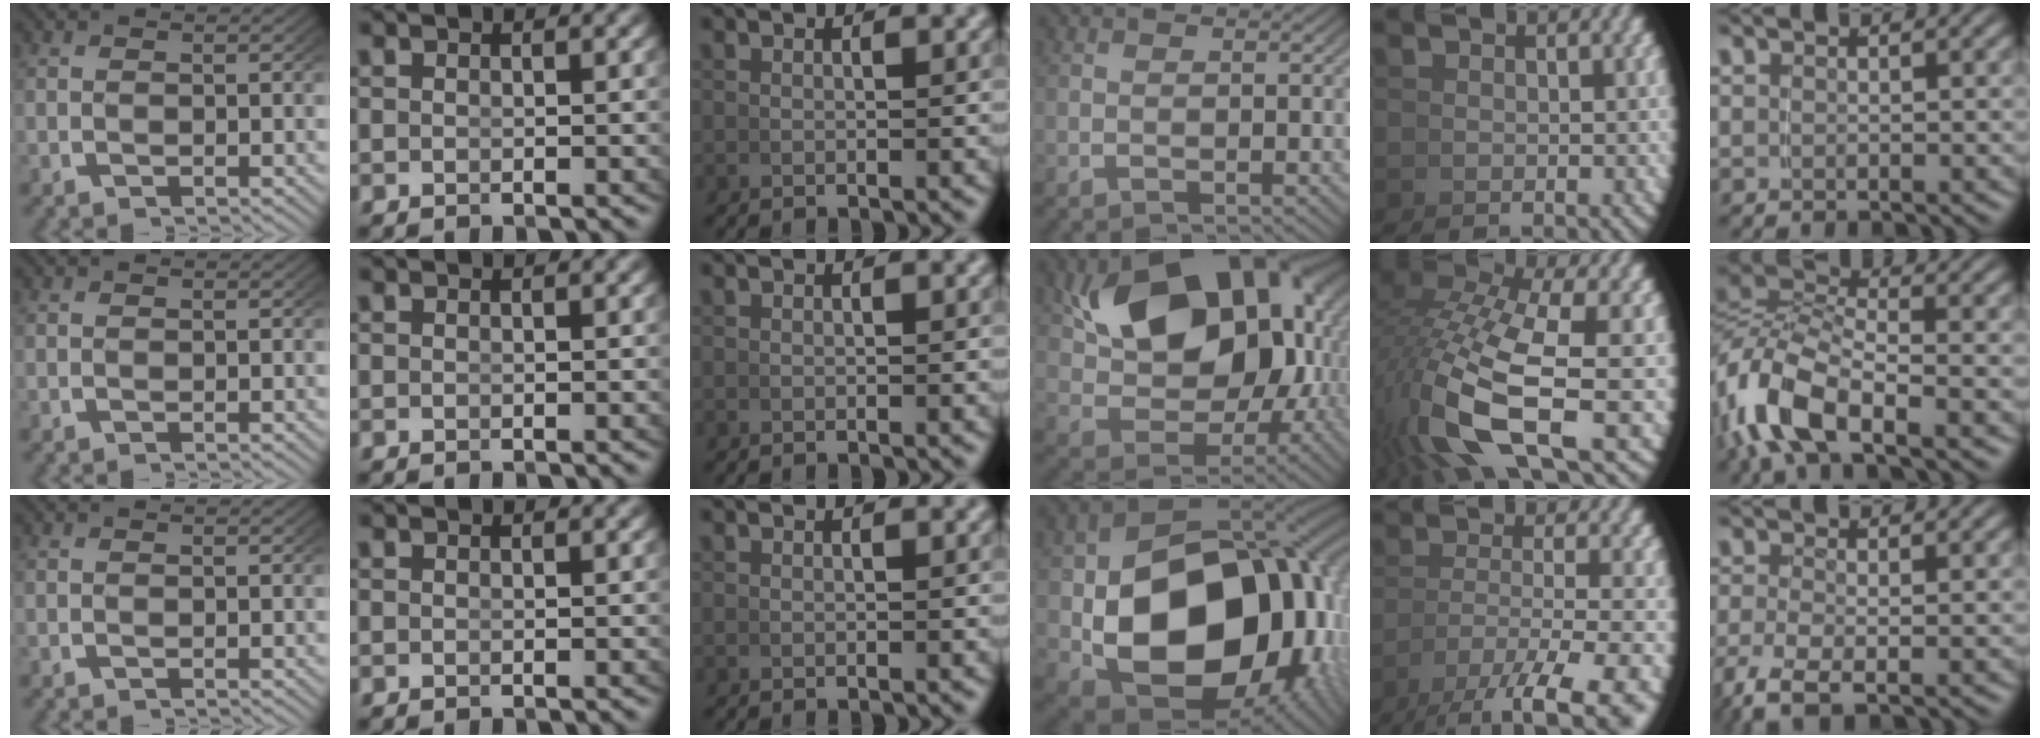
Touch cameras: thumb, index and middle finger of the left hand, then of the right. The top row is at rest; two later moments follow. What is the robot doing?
{"motion": "grasp_and_lifting", "object": "calculator"}